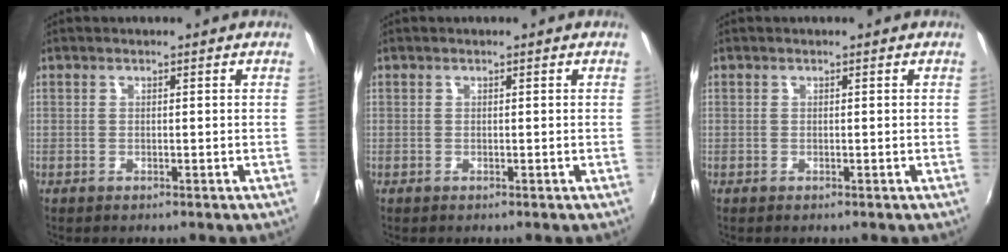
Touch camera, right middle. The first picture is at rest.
{"total": 0.0}
{"total": 0.0}